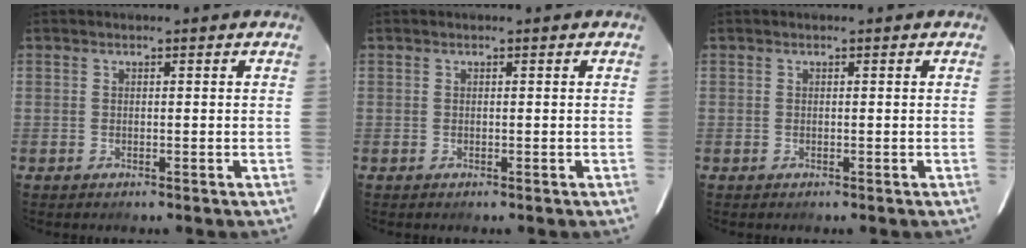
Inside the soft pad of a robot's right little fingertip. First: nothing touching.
{"total": 0.0}
{"total": 0.0}